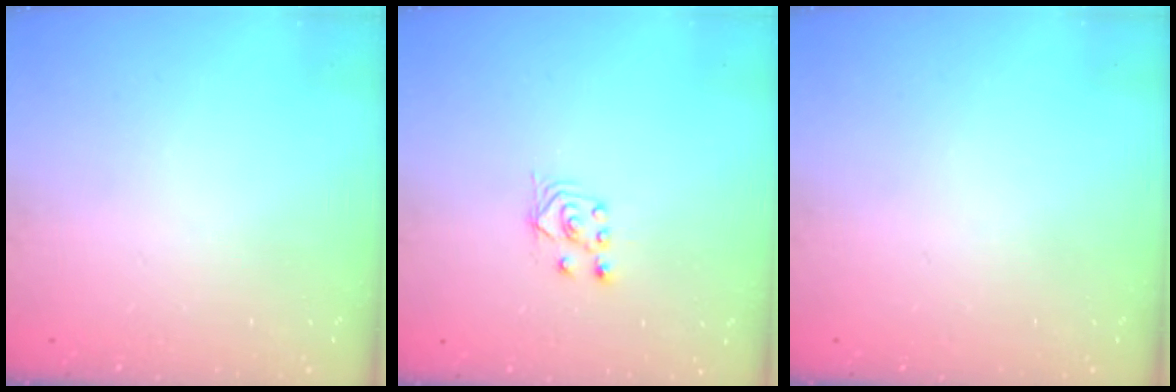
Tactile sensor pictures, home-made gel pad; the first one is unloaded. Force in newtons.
{"total": 3.0, "press": 2.8, "slide": 0.9}
{"total": 0.0}